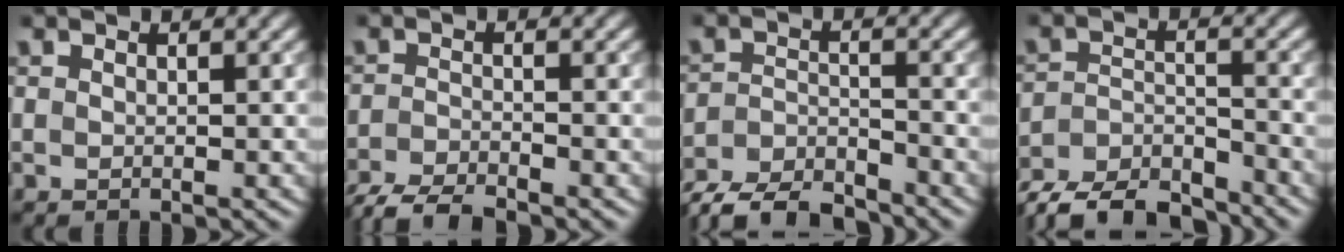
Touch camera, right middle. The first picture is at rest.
{"total": 4.1, "force": [-3.7, 0.6, 1.7], "torque": [-0.031, -0.009, -0.077]}
{"total": 6.2, "force": [-5.7, 1.4, 2.0], "torque": [-0.033, -0.014, -0.109]}
{"total": 8.1, "force": [-7.4, 2.2, 2.5], "torque": [-0.045, -0.012, -0.132]}